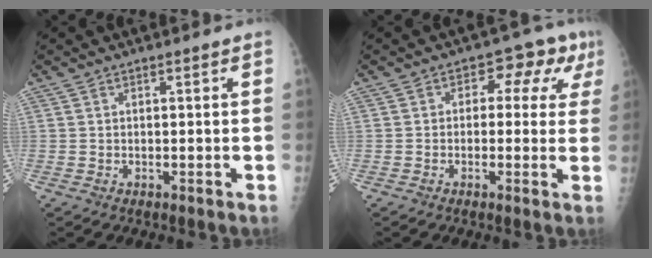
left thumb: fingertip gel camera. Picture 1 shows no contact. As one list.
[{"total": 8.1, "force": [2.2, 5.2, 5.7], "torque": [-0.018, 0.019, 0.014]}]